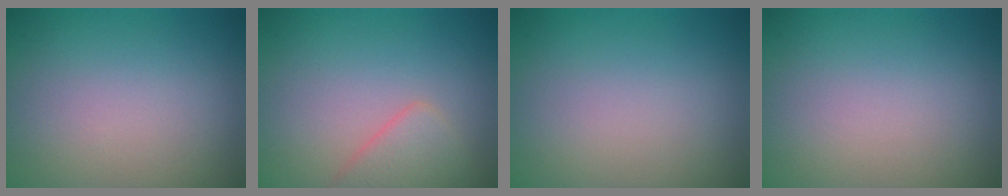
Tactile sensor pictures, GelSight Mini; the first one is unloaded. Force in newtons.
{"total": 2.5, "press": 2.5, "slide": 0.2}
{"total": 0.0}
{"total": 0.0}